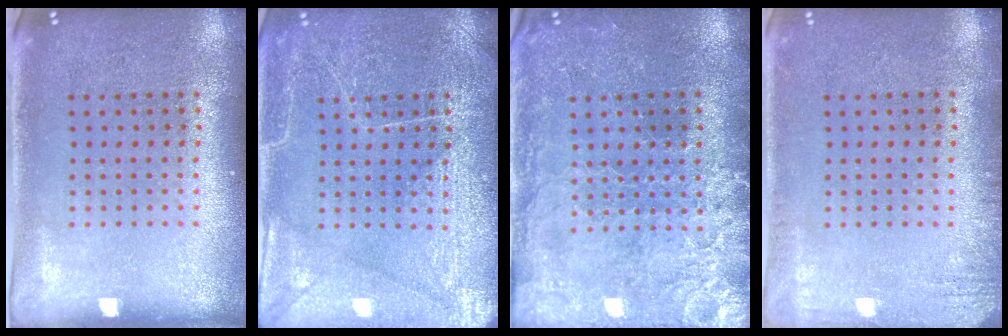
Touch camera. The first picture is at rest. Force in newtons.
{"total": 5.0, "press": 4.9, "slide": 0.5}
{"total": 3.3, "press": 3.1, "slide": 1.1}
{"total": 1.6, "press": 1.5, "slide": 0.3}